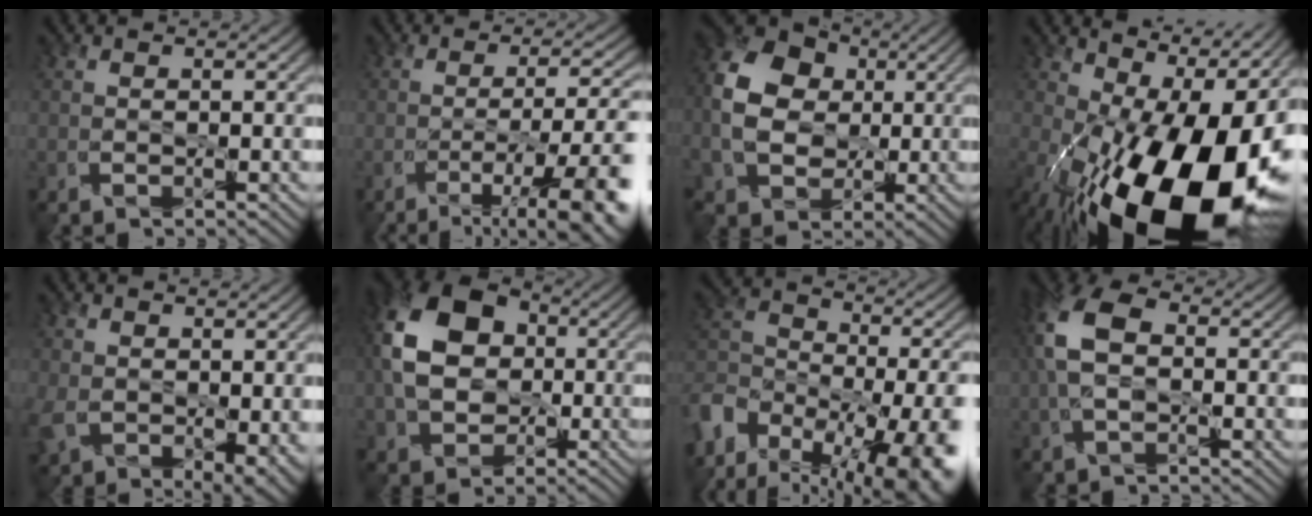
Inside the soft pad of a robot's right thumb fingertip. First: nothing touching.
{"total": 10.8, "force": [-5.4, 2.9, 8.9], "torque": [-0.127, 0.002, -0.074]}
{"total": 11.8, "force": [0.4, 9.5, 6.9], "torque": [-0.167, -0.001, 0.007]}
{"total": 20.5, "force": [-4.2, 12.0, 16.2], "torque": [-0.269, -0.078, -0.035]}
{"total": 9.4, "force": [-1.3, 6.7, 6.5], "torque": [-0.157, -0.046, 0.002]}
{"total": 13.5, "force": [0.5, 10.5, 8.5], "torque": [-0.198, -0.003, 0.011]}
{"total": 17.7, "force": [-10.4, 9.6, 10.7], "torque": [-0.223, -0.029, -0.149]}
{"total": 7.5, "force": [0.6, 4.4, 6.0], "torque": [-0.158, 0.015, 0.002]}